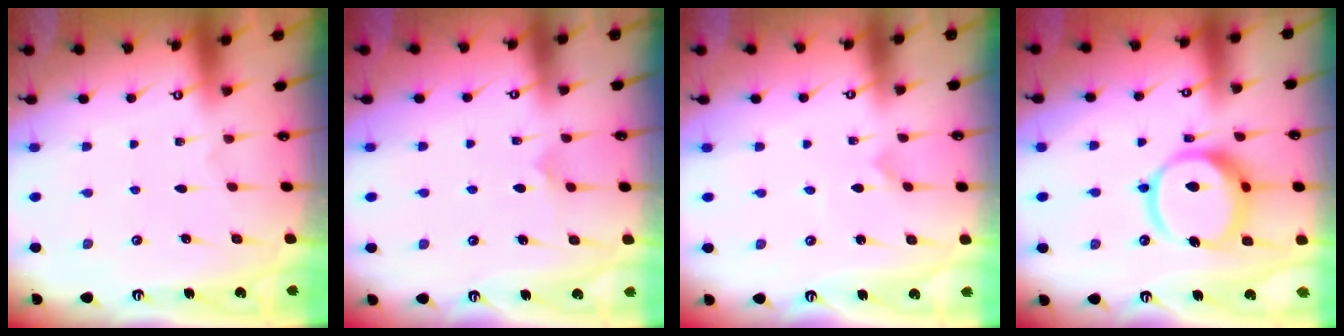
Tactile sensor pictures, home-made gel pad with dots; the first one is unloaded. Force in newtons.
{"total": 5.2, "press": 5.2, "slide": 0.3}
{"total": 0.0}
{"total": 15.6, "press": 15.5, "slide": 2.0}